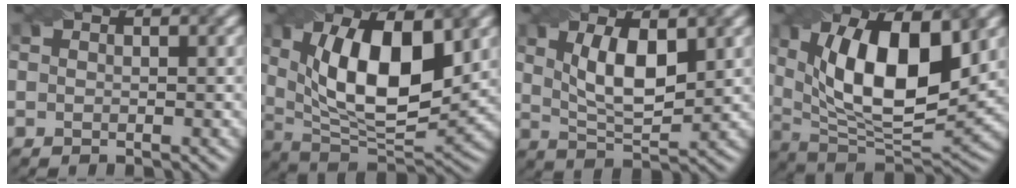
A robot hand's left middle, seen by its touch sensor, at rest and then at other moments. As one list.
[{"total": 12.2, "force": [2.8, 5.2, 10.7], "torque": [-0.167, -0.004, 0.044]}, {"total": 5.8, "force": [1.4, 2.4, 5.2], "torque": [-0.101, -0.004, 0.032]}, {"total": 13.2, "force": [3.4, 5.7, 11.5], "torque": [-0.179, -0.003, 0.053]}]